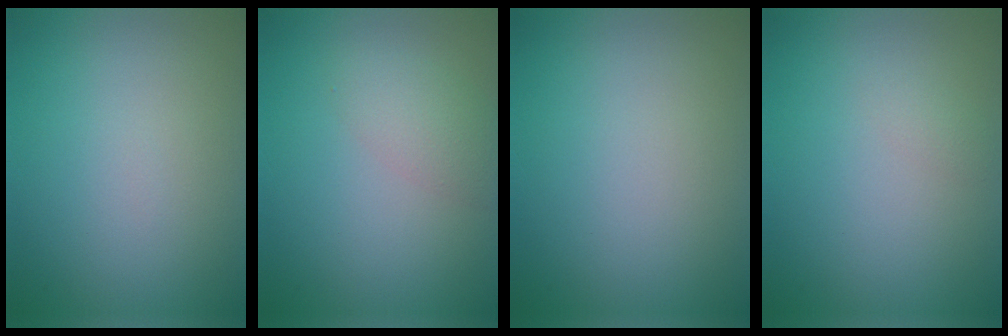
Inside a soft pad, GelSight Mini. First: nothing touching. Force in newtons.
{"total": 2.4, "press": 2.4, "slide": 0.1}
{"total": 0.0}
{"total": 0.6, "press": 0.6, "slide": 0.0}